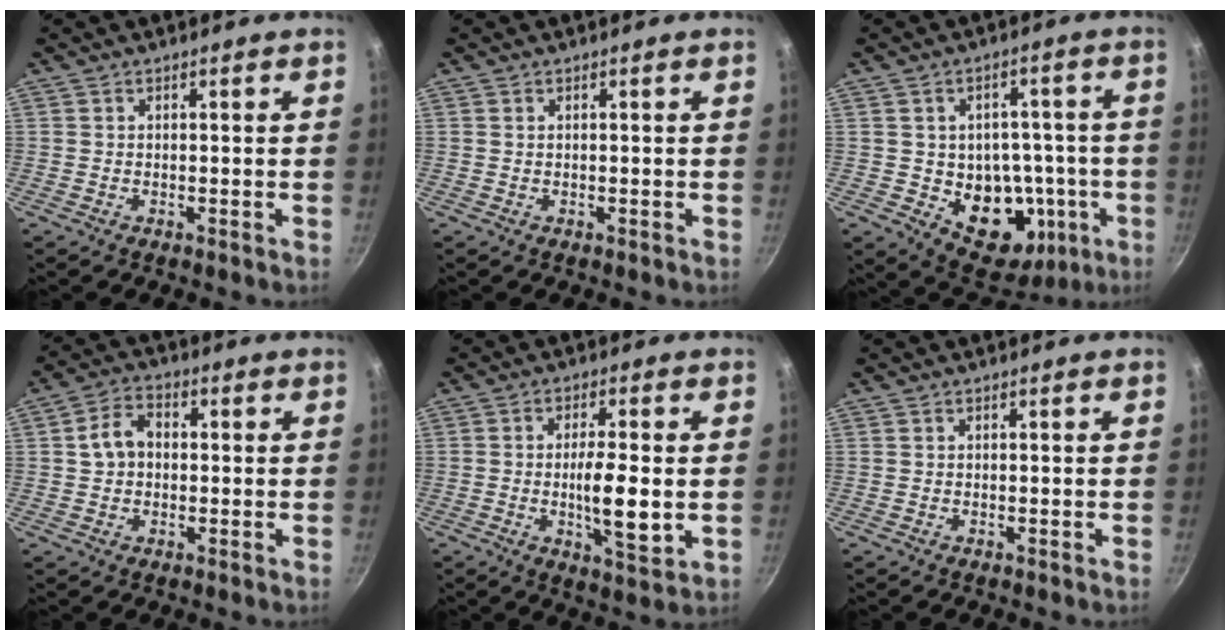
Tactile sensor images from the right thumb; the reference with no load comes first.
{"total": 0.0}
{"total": 15.2, "force": [-3.1, 11.8, 9.2], "torque": [-0.077, 0.012, -0.025]}
{"total": 6.2, "force": [0.3, 4.8, 4.0], "torque": [-0.055, 0.018, -0.003]}
{"total": 9.1, "force": [-1.0, 2.6, 8.7], "torque": [-0.149, -0.005, -0.015]}
{"total": 0.0}